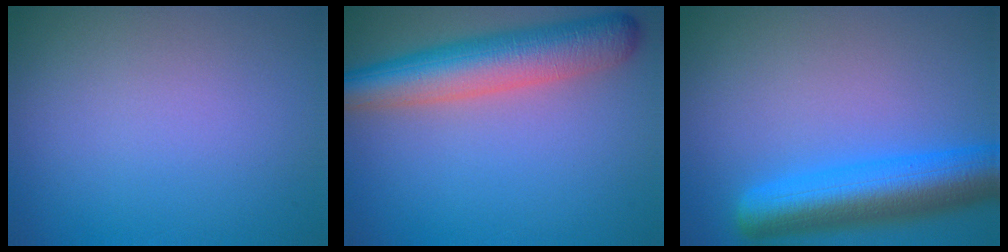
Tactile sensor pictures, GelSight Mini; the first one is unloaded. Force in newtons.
{"total": 7.3, "press": 7.3, "slide": 0.2}
{"total": 7.7, "press": 7.7, "slide": 0.3}